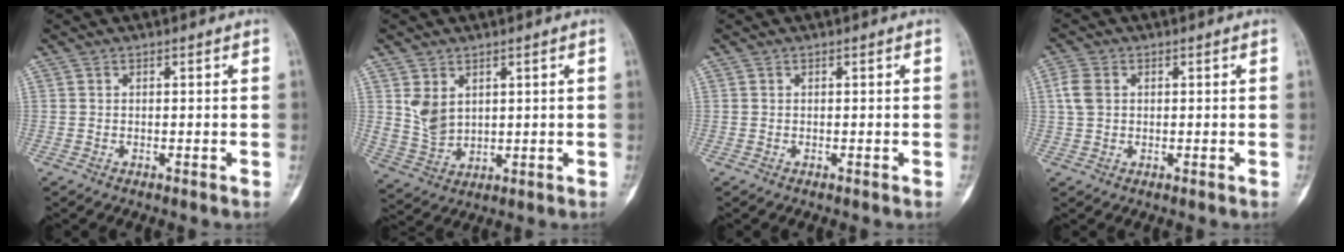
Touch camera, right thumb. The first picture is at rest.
{"total": 6.4, "force": [2.1, 4.6, 3.9], "torque": [-0.062, -0.015, 0.058]}
{"total": 0.0}
{"total": 3.8, "force": [0.7, 2.8, 2.4], "torque": [-0.057, 0.007, 0.012]}